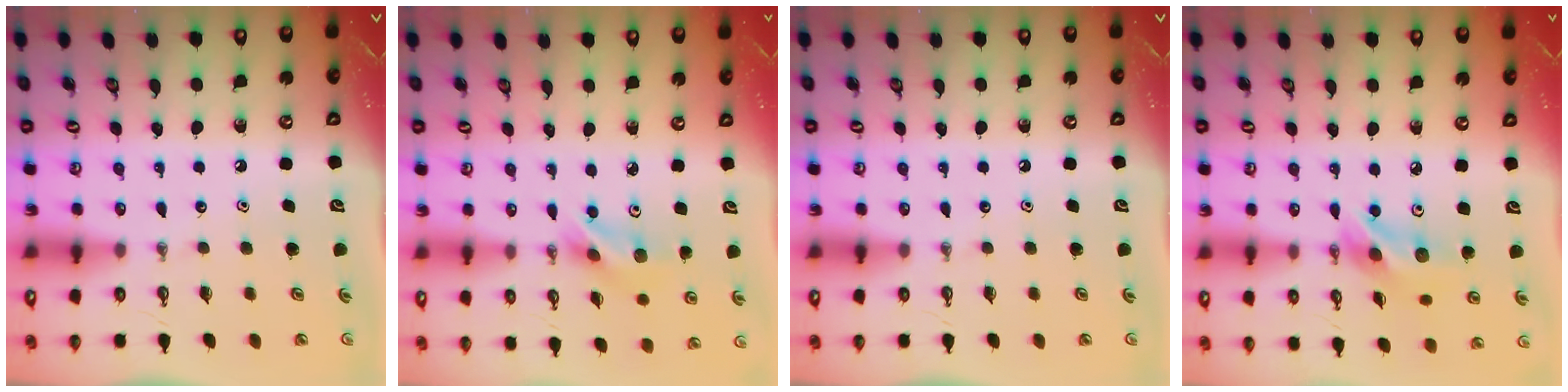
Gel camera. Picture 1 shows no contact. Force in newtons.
{"total": 9.4, "press": 5.3, "slide": 7.8}
{"total": 0.0}
{"total": 11.9, "press": 11.9, "slide": 0.8}